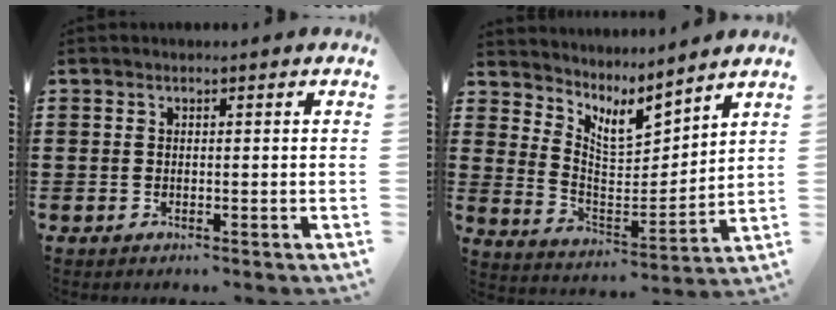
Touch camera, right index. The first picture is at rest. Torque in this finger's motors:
{"motor_torque": [-0.15, 0.43, 0.07, 0.02]}